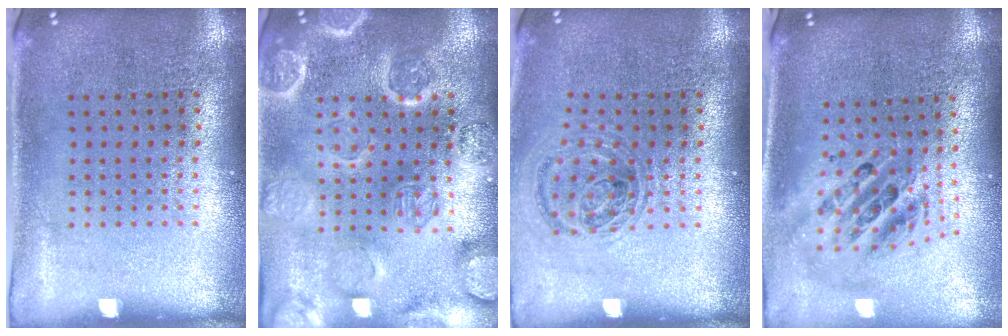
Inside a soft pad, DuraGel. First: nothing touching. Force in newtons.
{"total": 3.6, "press": 3.5, "slide": 0.9}
{"total": 0.9, "press": 0.9, "slide": 0.3}
{"total": 2.4, "press": 1.8, "slide": 1.5}